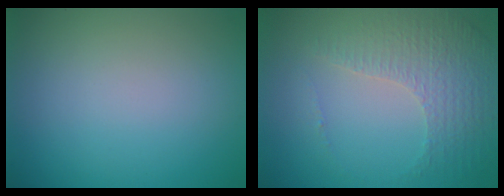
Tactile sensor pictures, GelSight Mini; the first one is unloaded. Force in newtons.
{"total": 4.3, "press": 3.0, "slide": 3.1}